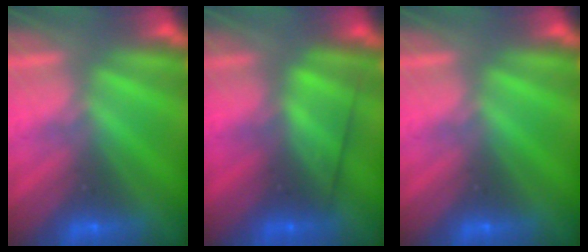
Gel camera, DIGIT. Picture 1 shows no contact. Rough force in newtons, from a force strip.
{"total": 2.6}
{"total": 0.0}